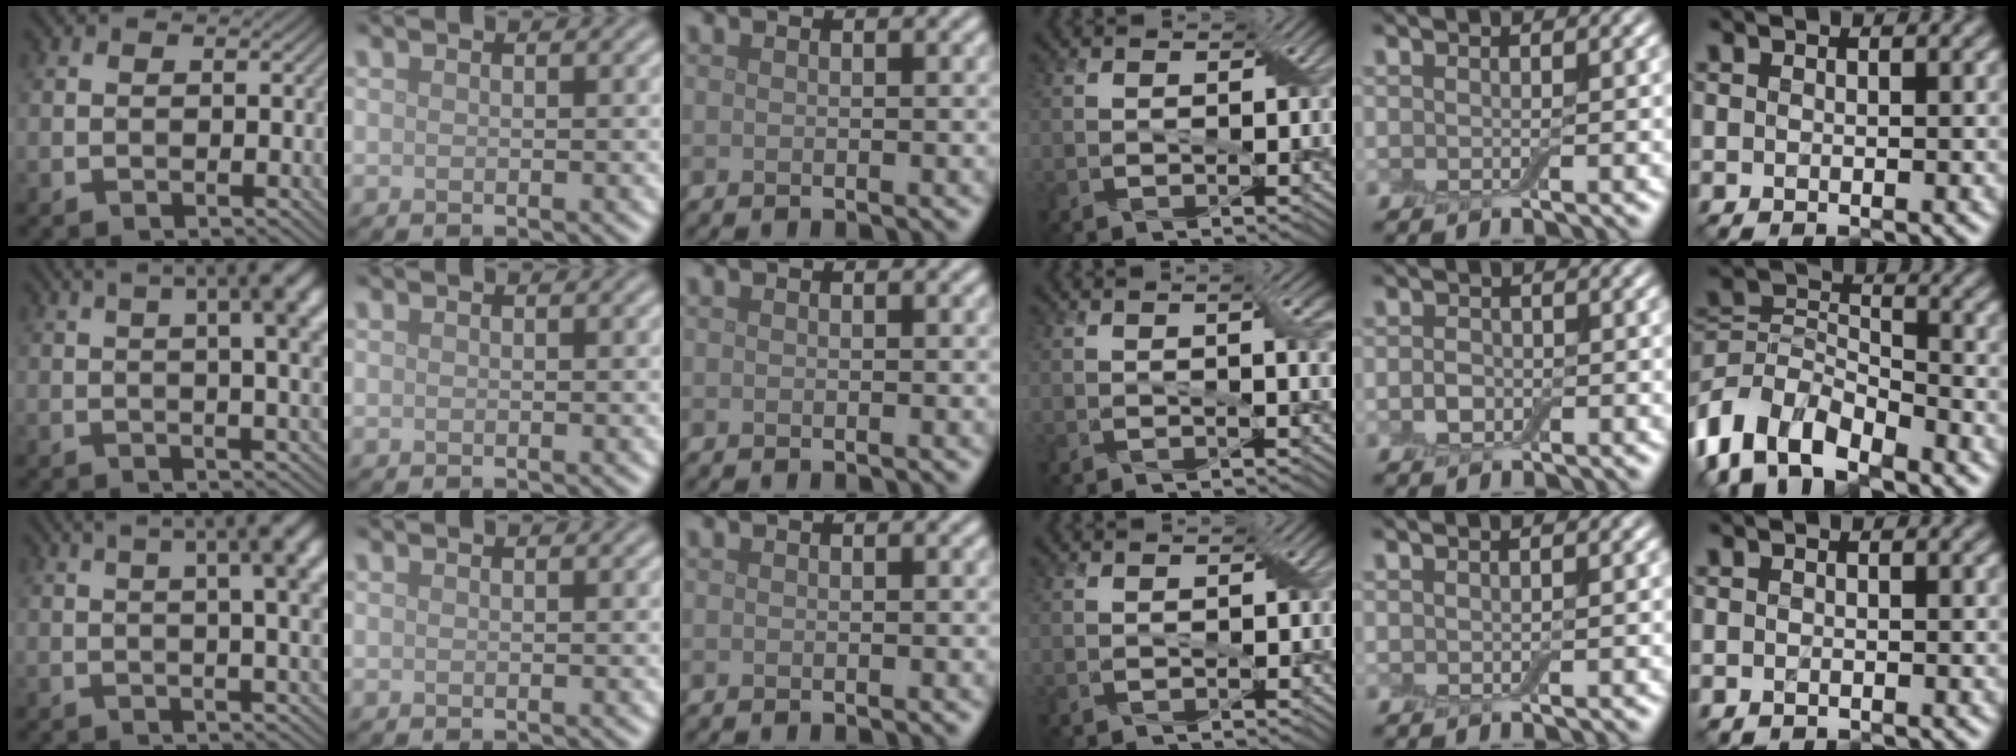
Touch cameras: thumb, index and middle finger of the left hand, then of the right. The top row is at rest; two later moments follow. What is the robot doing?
{"motion": "wrap", "object": "cling film"}